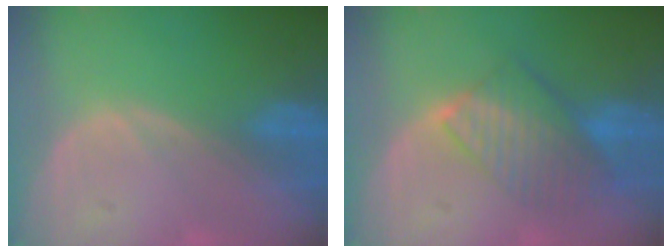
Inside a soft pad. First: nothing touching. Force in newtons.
{"total": 8.4, "press": 7.2, "slide": 4.2}